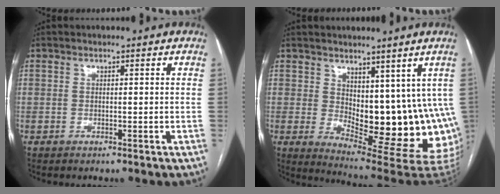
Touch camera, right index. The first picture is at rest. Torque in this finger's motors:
{"motor_torque": [2.01, 0.13, 0.46, 0.07]}